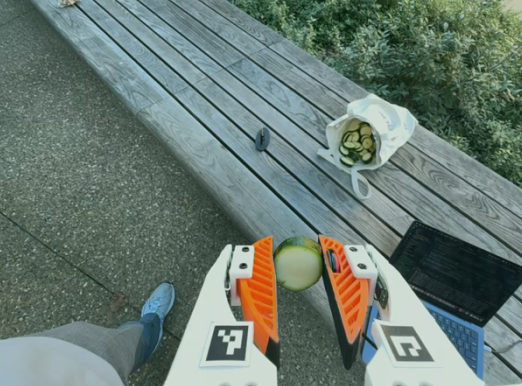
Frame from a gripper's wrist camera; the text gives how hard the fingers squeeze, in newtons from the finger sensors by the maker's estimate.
{"total": 9.5, "left": 10.3, "right": 8.7}